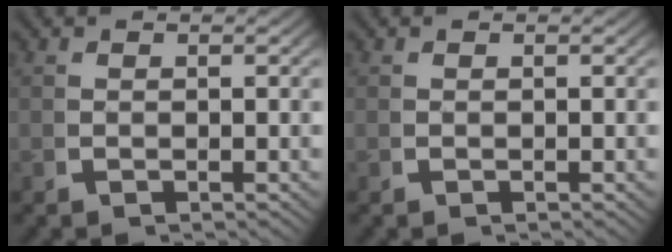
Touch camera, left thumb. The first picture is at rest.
{"total": 0.0}